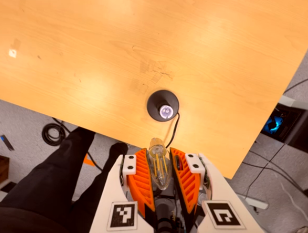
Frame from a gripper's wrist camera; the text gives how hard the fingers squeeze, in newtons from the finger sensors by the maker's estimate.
{"total": 12.0, "left": 13.3, "right": 10.8}